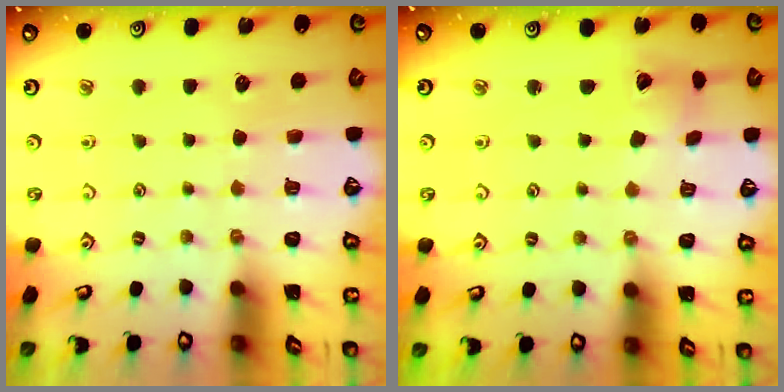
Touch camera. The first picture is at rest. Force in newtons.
{"total": 4.0, "press": 4.0, "slide": 0.5}